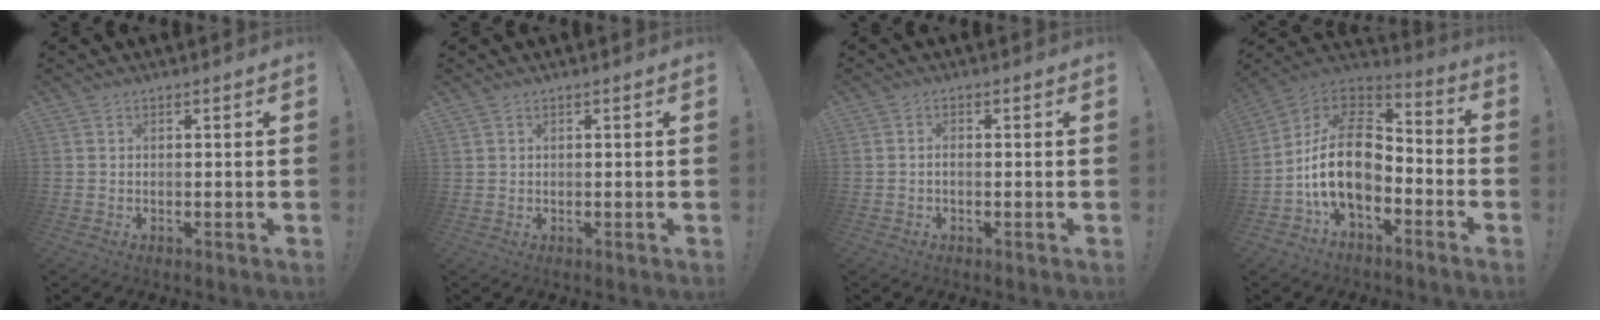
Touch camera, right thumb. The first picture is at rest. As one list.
[{"total": 0.6, "force": [0.4, 0.3, 0.3], "torque": [-0.010, 0.002, 0.009]}, {"total": 1.2, "force": [-0.7, 0.3, 1.0], "torque": [-0.022, 0.003, -0.011]}, {"total": 18.6, "force": [-3.6, 11.9, 13.8], "torque": [-0.257, 0.023, -0.051]}]